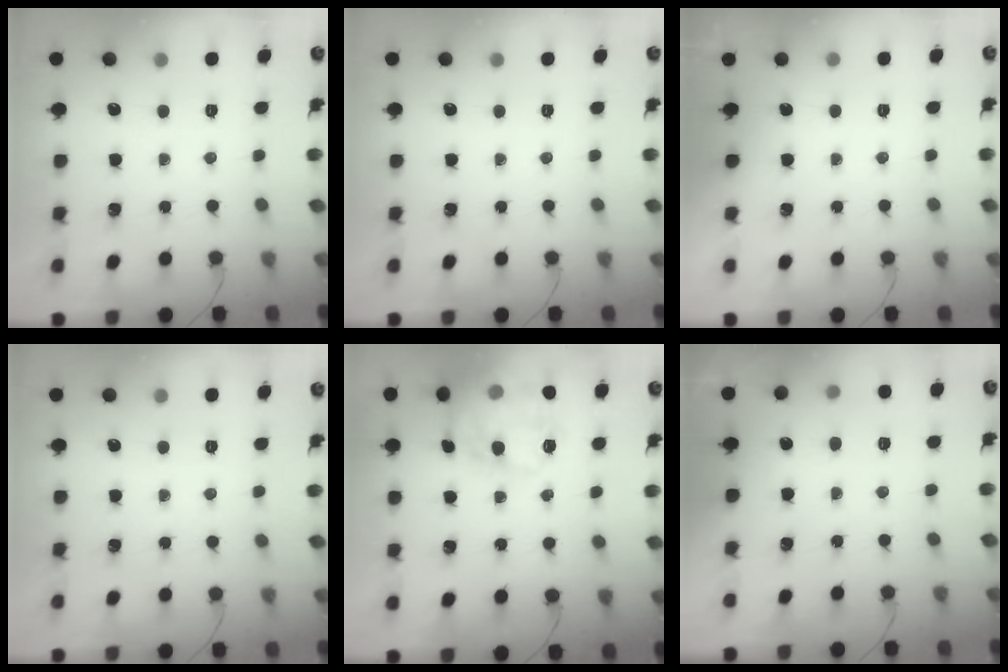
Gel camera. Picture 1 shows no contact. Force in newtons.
{"total": 0.0}
{"total": 1.6, "press": 1.6, "slide": 0.2}
{"total": 0.0}
{"total": 19.3, "press": 19.1, "slide": 2.5}
{"total": 3.3, "press": 3.0, "slide": 1.3}